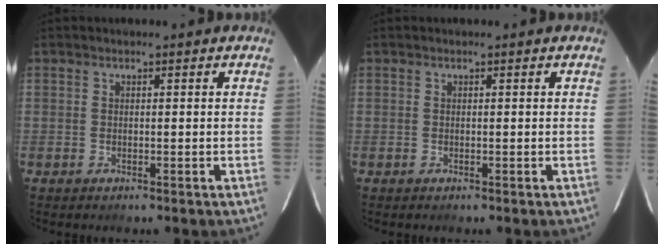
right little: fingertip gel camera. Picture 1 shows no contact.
{"total": 0.0}